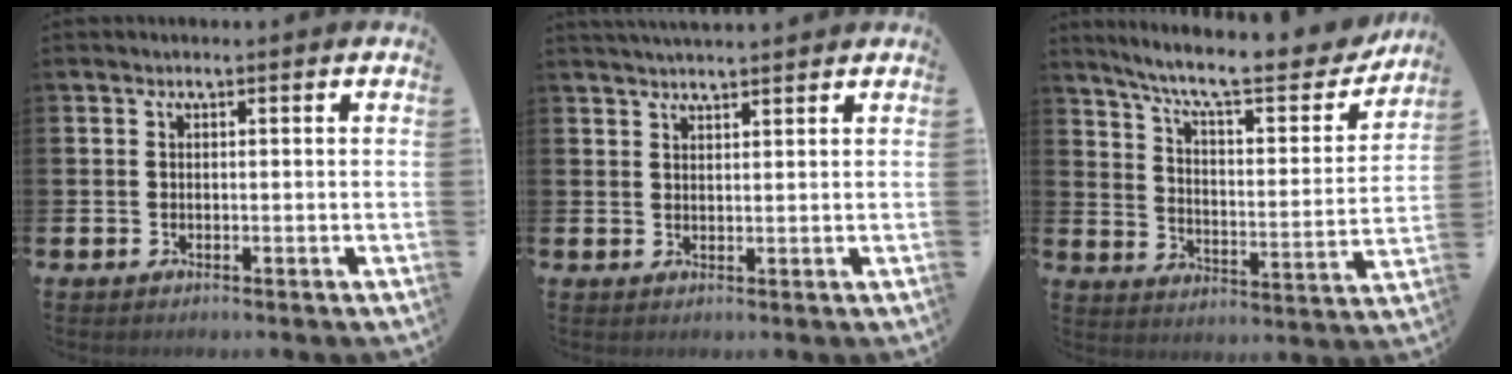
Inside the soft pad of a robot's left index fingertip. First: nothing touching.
{"total": 2.5, "force": [2.5, 0.0, 0.4], "torque": [-0.004, -0.010, 0.043]}
{"total": 10.4, "force": [8.9, 1.8, 5.2], "torque": [-0.124, -0.056, 0.147]}